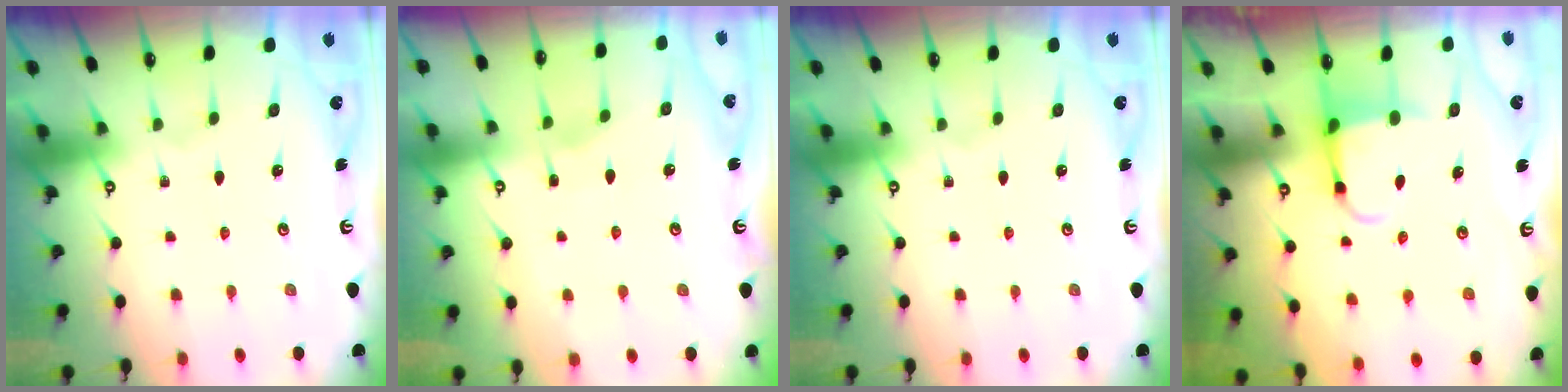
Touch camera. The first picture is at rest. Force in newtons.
{"total": 2.6, "press": 2.6, "slide": 0.4}
{"total": 0.0}
{"total": 3.8, "press": 3.6, "slide": 0.9}